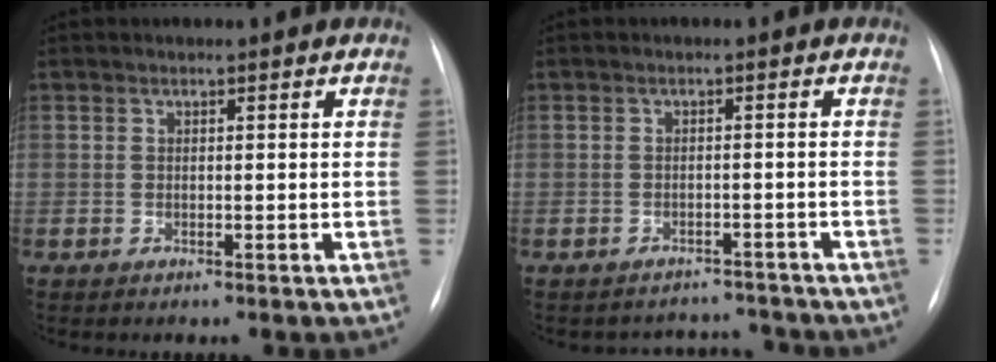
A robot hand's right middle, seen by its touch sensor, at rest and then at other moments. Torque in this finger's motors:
{"motor_torque": [-0.09, 0.02, -0.12, -0.01]}